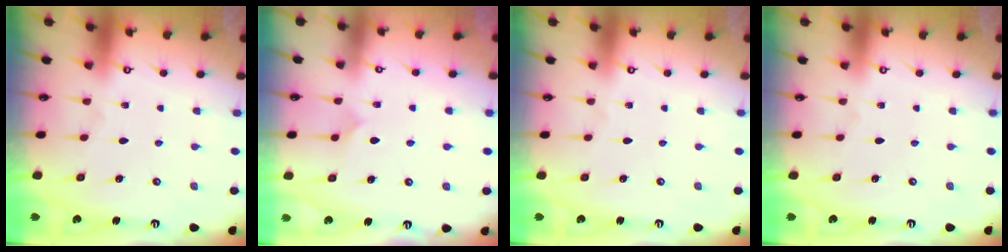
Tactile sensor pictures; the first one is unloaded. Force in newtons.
{"total": 3.9, "press": 3.9, "slide": 0.4}
{"total": 0.0}
{"total": 0.0}